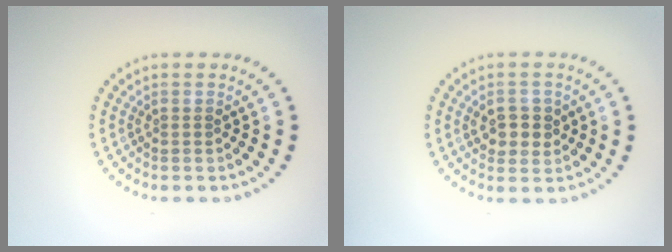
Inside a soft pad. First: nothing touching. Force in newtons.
{"total": 2.7, "press": 2.6, "slide": 0.6}